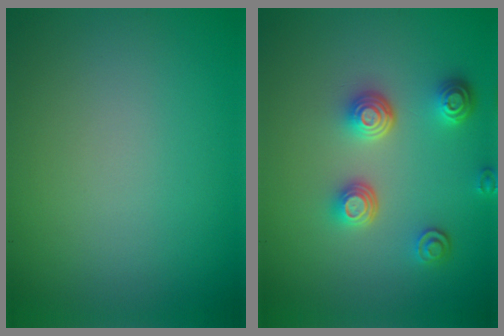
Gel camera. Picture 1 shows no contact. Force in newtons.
{"total": 3.9, "press": 3.2, "slide": 2.2}